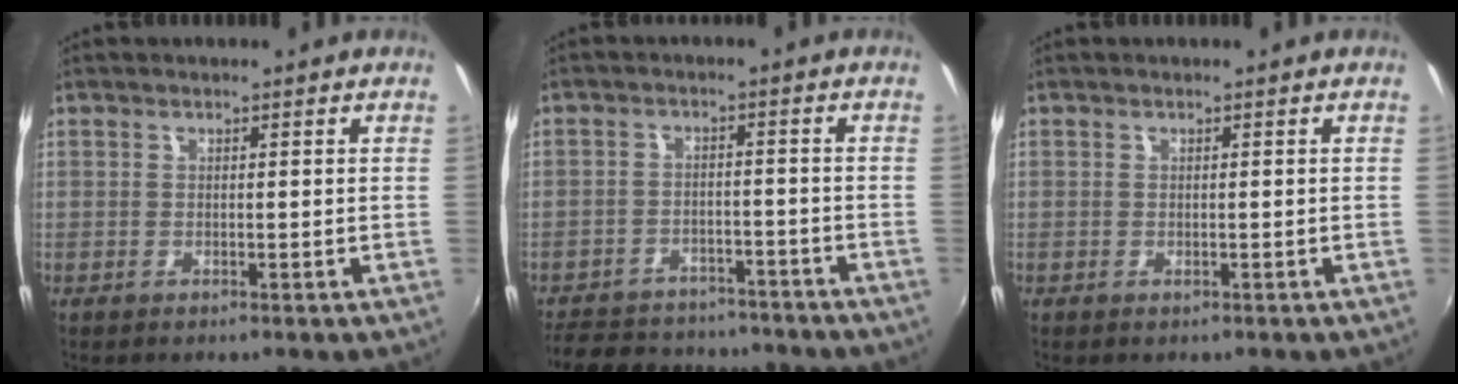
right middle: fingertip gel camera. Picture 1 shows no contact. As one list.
[{"total": 17.4, "force": [-14.6, 7.3, 6.1], "torque": [-0.148, 0.016, -0.199]}, {"total": 0.0}]